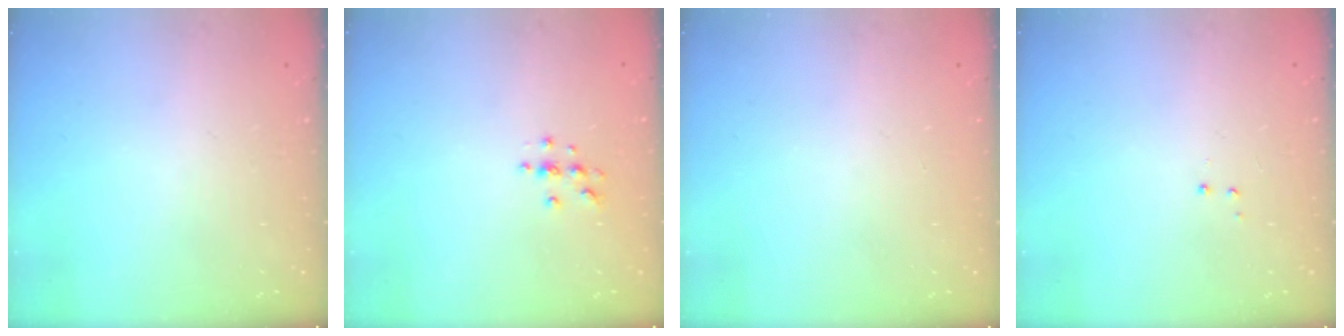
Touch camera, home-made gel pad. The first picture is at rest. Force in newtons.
{"total": 3.8, "press": 3.8, "slide": 0.4}
{"total": 0.0}
{"total": 2.9, "press": 2.8, "slide": 0.6}